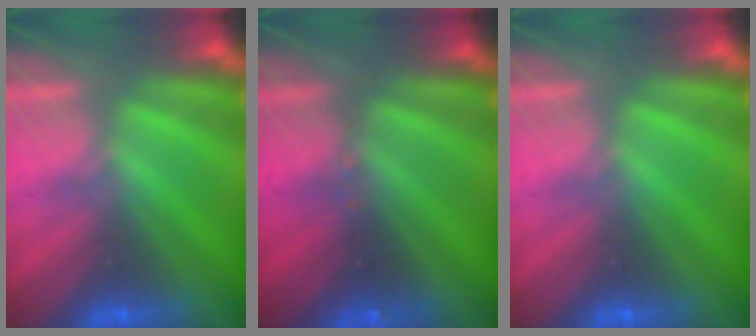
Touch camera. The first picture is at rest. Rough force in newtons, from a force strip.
{"total": 2.4}
{"total": 0.0}